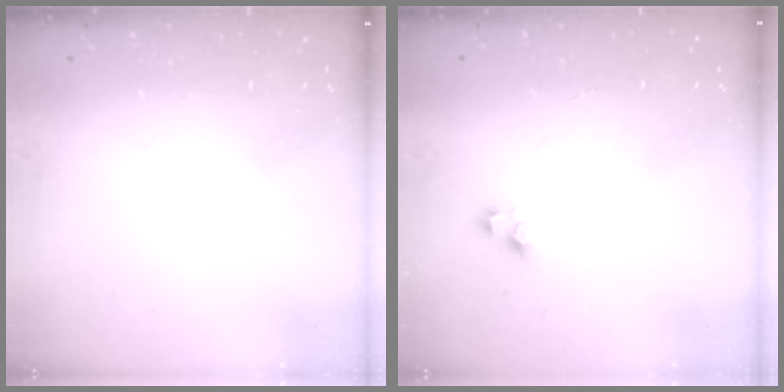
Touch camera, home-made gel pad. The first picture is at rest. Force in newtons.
{"total": 4.0, "press": 4.0, "slide": 0.4}